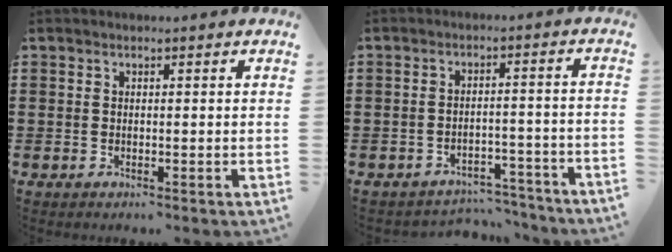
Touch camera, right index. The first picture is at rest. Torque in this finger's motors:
{"motor_torque": [0.02, 0.04, -0.09, -0.02]}